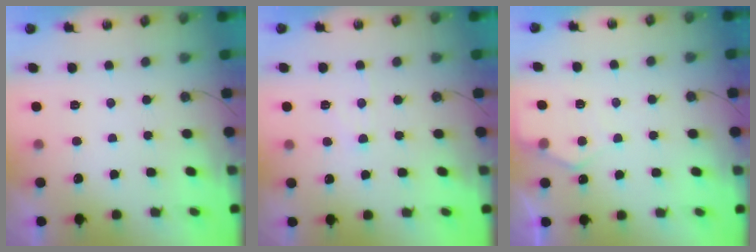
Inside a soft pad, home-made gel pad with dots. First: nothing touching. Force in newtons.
{"total": 5.4, "press": 5.3, "slide": 0.7}
{"total": 5.1, "press": 5.0, "slide": 0.7}